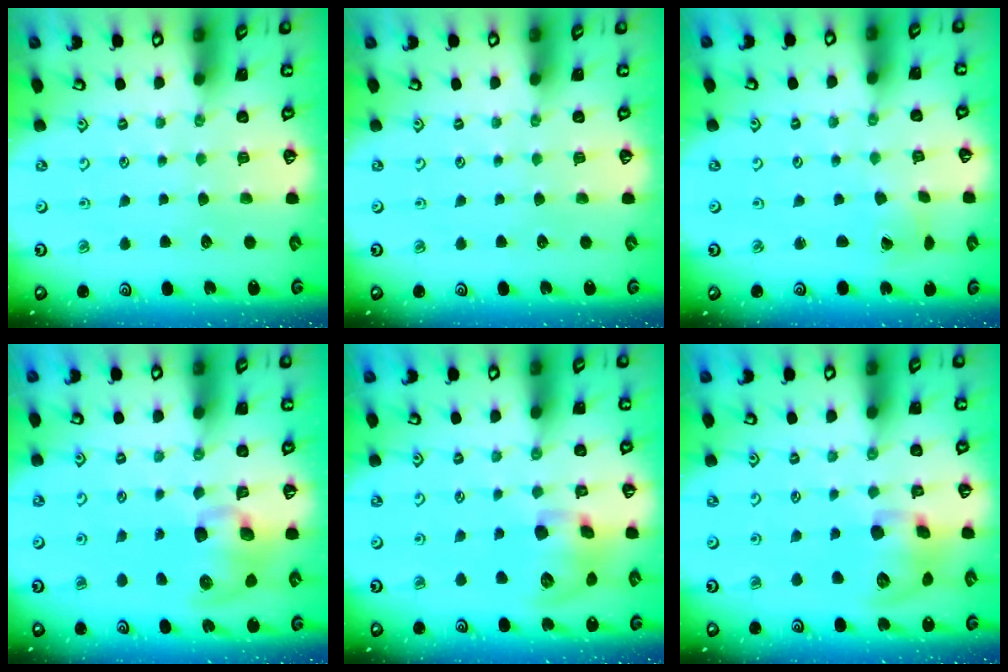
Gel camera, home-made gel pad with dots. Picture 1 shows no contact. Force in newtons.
{"total": 0.0}
{"total": 2.2, "press": 2.2, "slide": 0.3}
{"total": 11.3, "press": 11.2, "slide": 1.2}
{"total": 12.5, "press": 12.4, "slide": 1.8}
{"total": 12.5, "press": 12.4, "slide": 1.8}